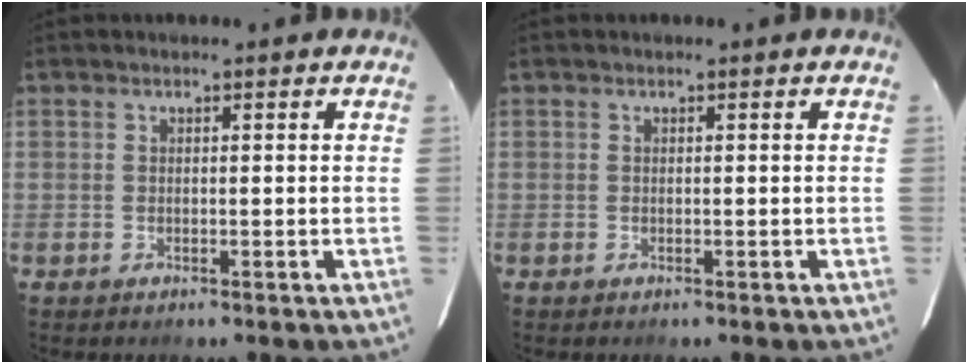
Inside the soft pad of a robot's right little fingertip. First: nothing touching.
{"total": 0.0}